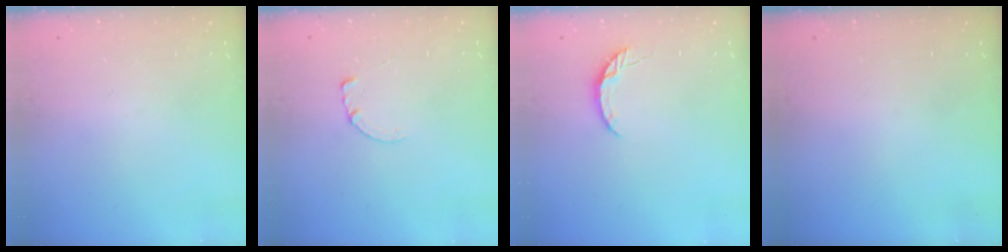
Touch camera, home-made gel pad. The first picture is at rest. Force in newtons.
{"total": 0.7, "press": 0.7, "slide": 0.2}
{"total": 4.6, "press": 4.6, "slide": 0.6}
{"total": 0.0}